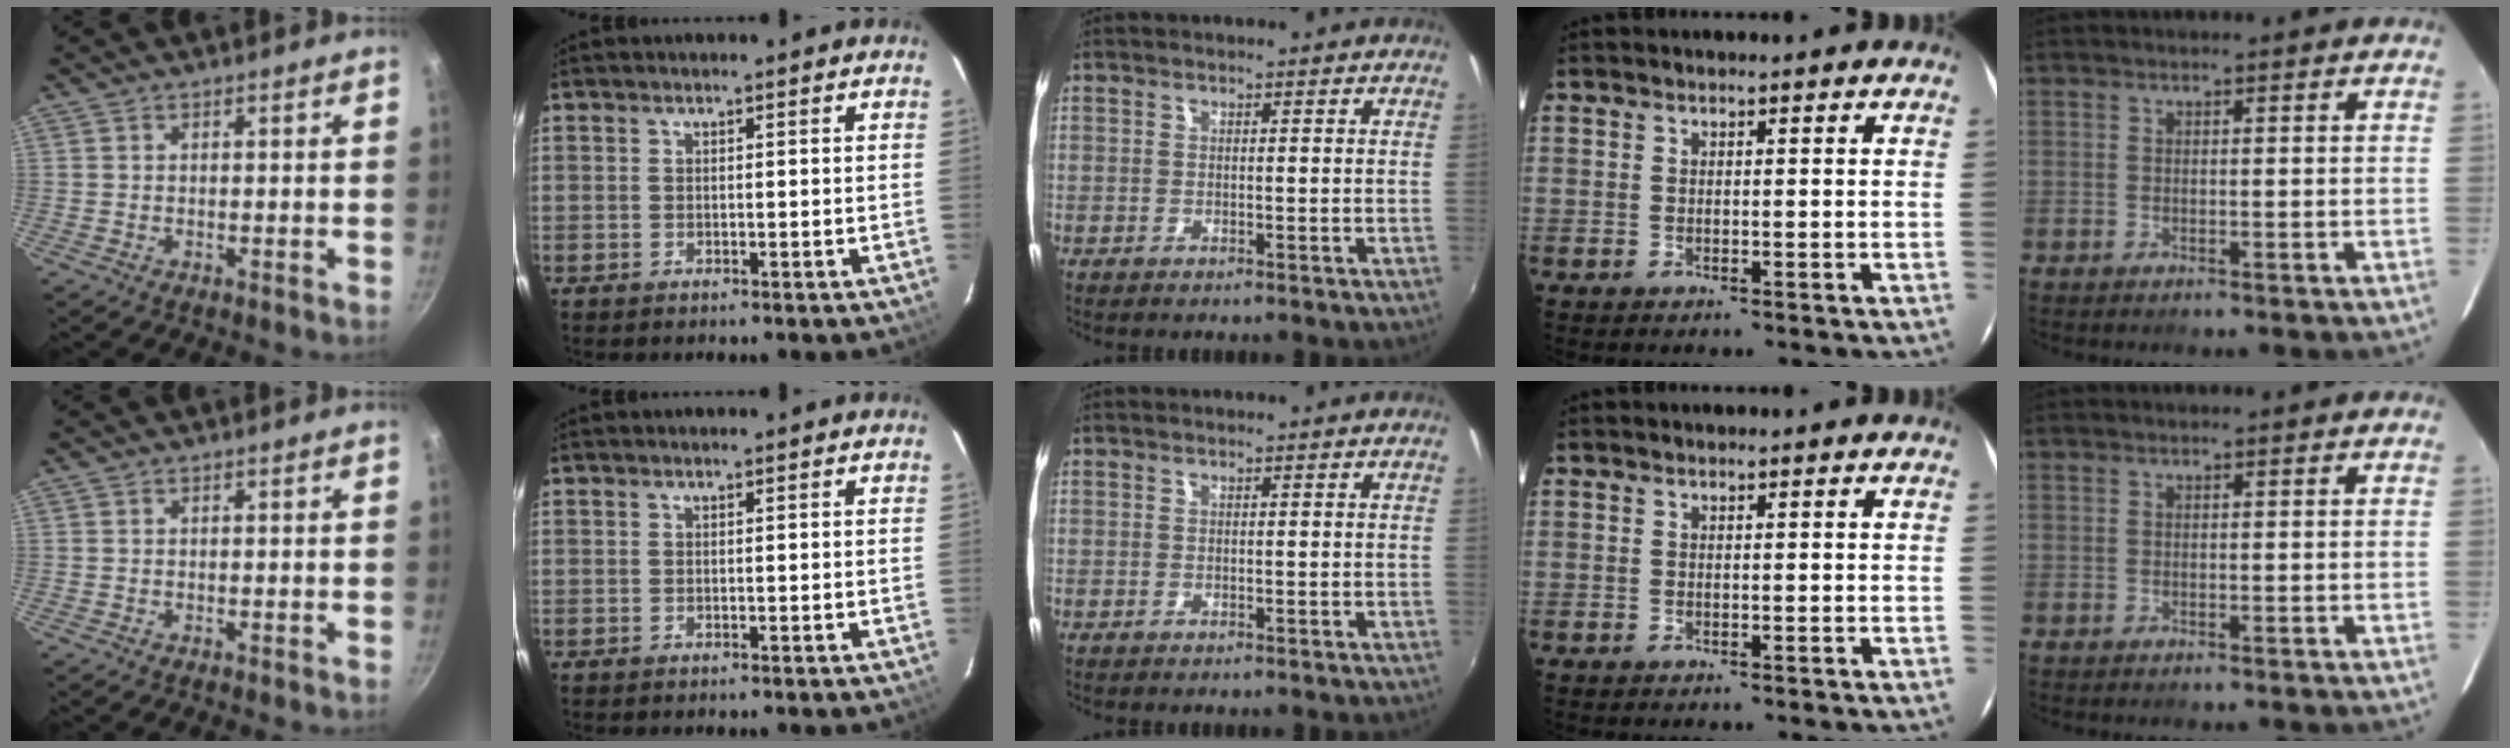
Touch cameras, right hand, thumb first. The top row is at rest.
{}